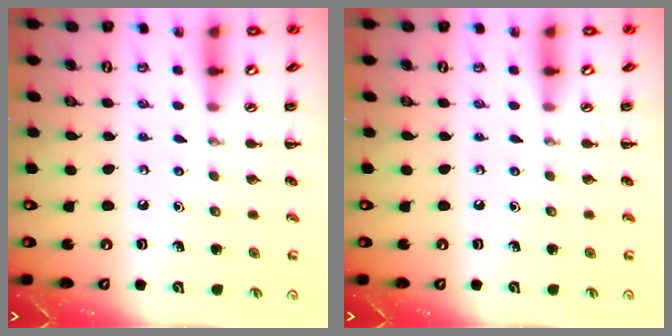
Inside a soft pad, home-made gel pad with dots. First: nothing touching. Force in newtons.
{"total": 0.0}